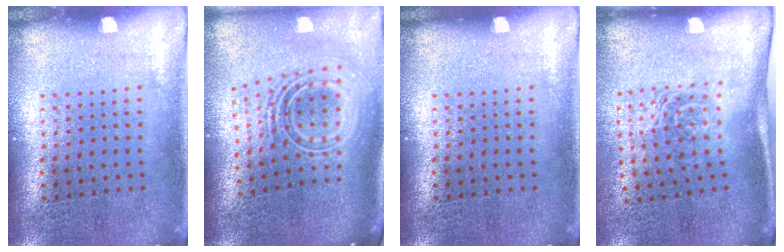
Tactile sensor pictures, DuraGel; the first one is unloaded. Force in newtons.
{"total": 2.6, "press": 1.8, "slide": 1.9}
{"total": 0.0}
{"total": 1.6, "press": 1.1, "slide": 1.1}